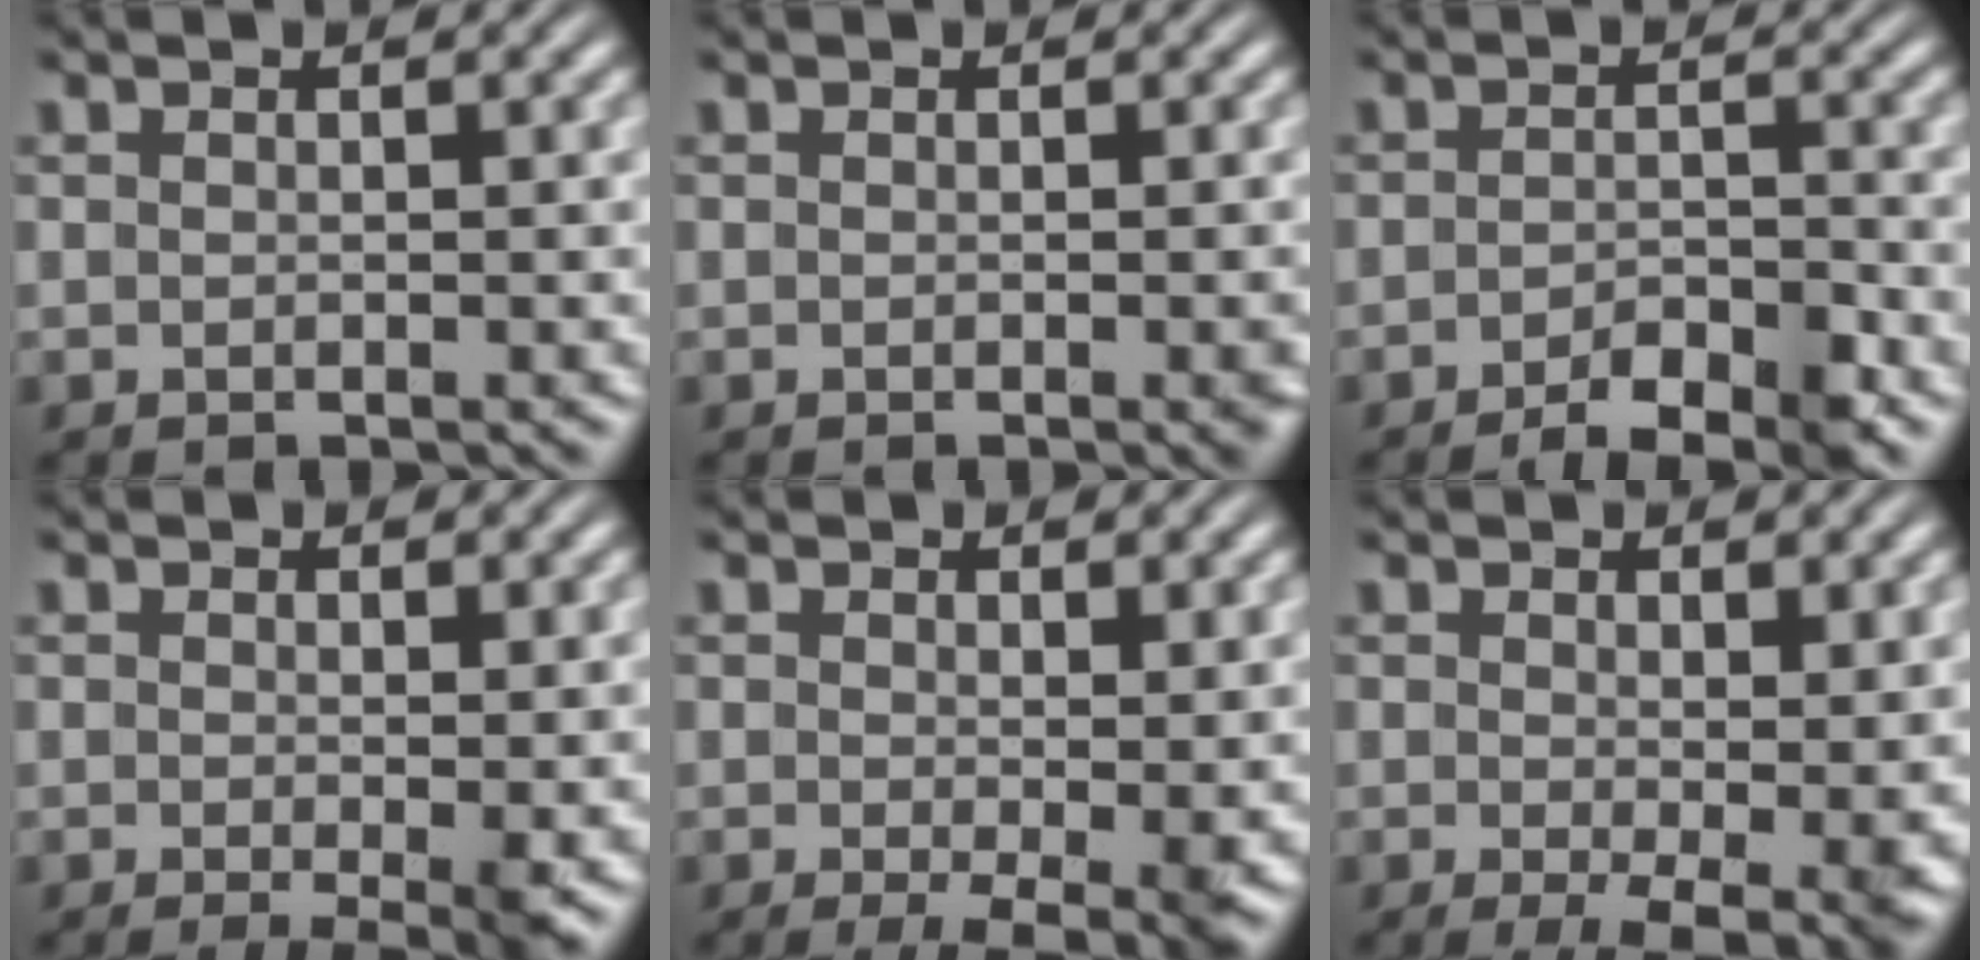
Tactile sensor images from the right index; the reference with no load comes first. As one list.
[{"total": 0.8, "force": [-0.3, 0.1, 0.8], "torque": [-0.007, 0.001, -0.005]}, {"total": 4.3, "force": [-3.5, 1.2, 2.2], "torque": [-0.025, -0.003, -0.061]}, {"total": 2.8, "force": [-1.2, 0.6, 2.5], "torque": [-0.030, -0.015, -0.013]}, {"total": 3.9, "force": [-1.8, 1.1, 3.2], "torque": [-0.038, -0.023, -0.020]}, {"total": 4.9, "force": [-2.4, 1.6, 4.0], "torque": [-0.051, -0.034, -0.023]}]